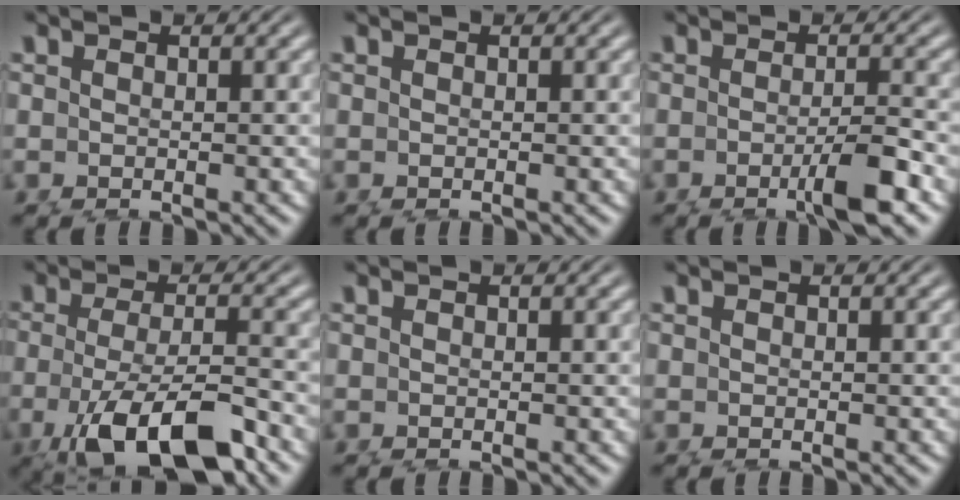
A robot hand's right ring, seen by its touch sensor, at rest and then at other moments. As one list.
[{"total": 0.0}, {"total": 2.7, "force": [-1.1, -0.2, 2.5], "torque": [-0.034, 0.001, -0.020]}, {"total": 6.5, "force": [-3.3, 2.5, 5.0], "torque": [-0.106, -0.038, -0.023]}, {"total": 0.0}, {"total": 0.0}]